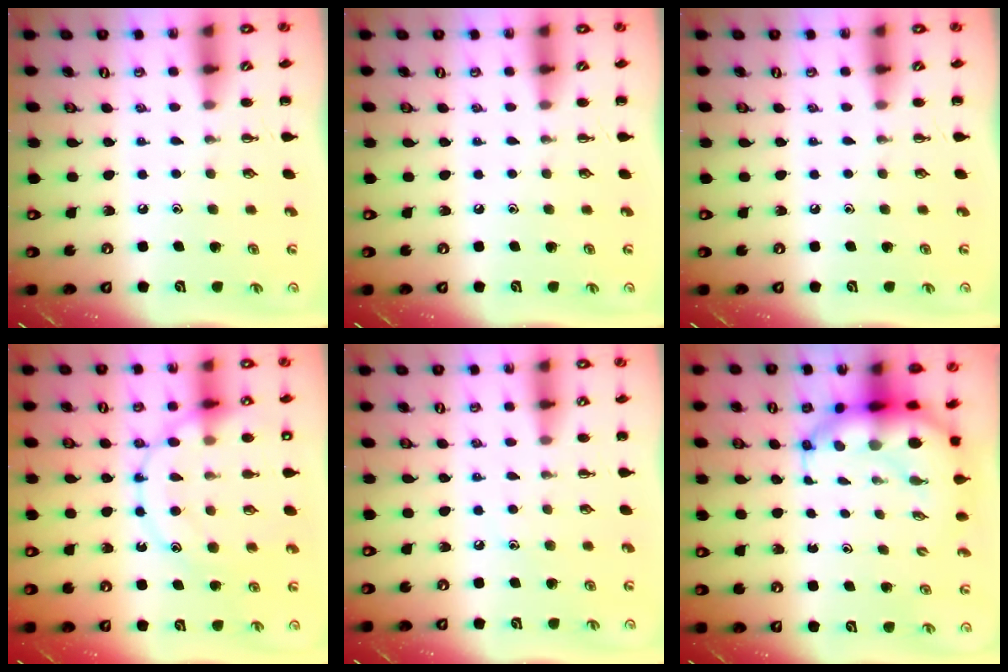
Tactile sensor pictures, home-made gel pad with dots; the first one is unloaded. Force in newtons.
{"total": 0.0}
{"total": 0.0}
{"total": 17.9, "press": 17.9, "slide": 1.7}
{"total": 6.5, "press": 6.4, "slide": 1.2}
{"total": 8.2, "press": 7.9, "slide": 2.3}